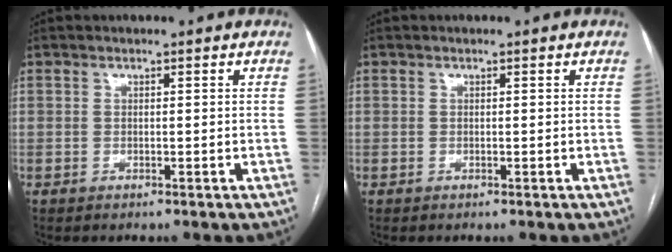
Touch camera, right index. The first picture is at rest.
{"total": 0.0}